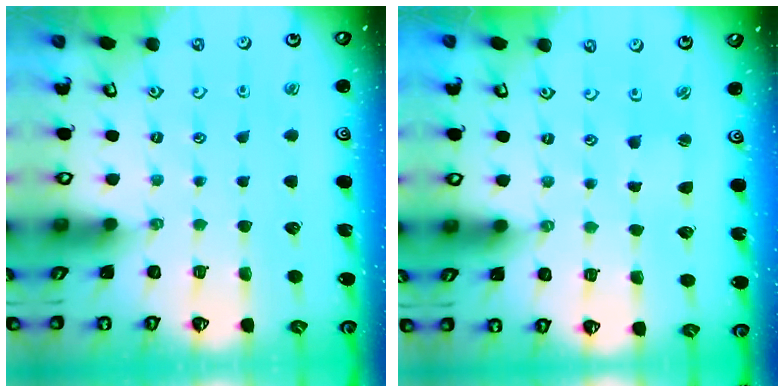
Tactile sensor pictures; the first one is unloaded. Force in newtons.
{"total": 1.9, "press": 1.9, "slide": 0.4}